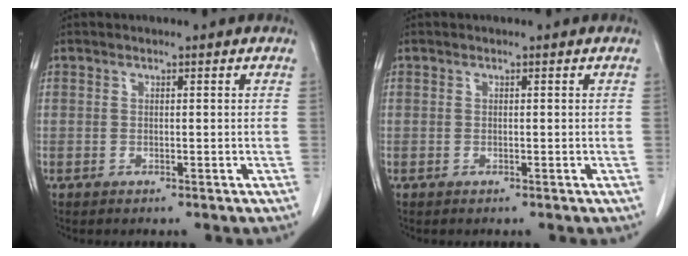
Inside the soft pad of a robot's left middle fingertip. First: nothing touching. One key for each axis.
{"total": 0.0}